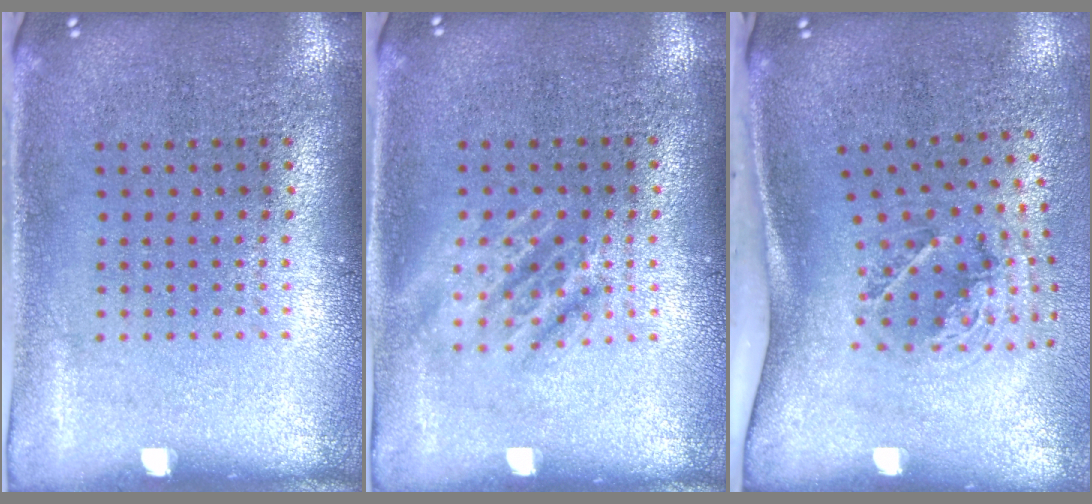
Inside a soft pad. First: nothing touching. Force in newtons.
{"total": 1.1, "press": 1.1, "slide": 0.2}
{"total": 2.1, "press": 1.2, "slide": 1.7}